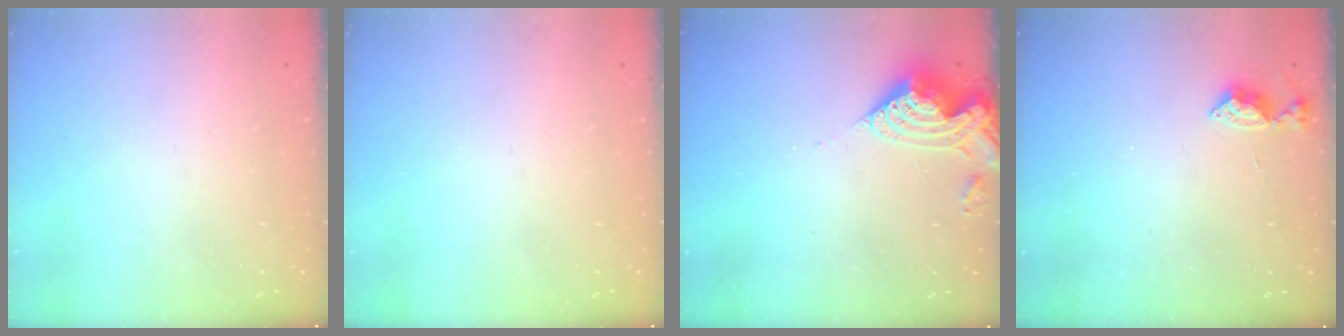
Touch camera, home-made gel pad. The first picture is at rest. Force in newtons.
{"total": 0.0}
{"total": 10.1, "press": 10.0, "slide": 0.9}
{"total": 5.8, "press": 5.7, "slide": 0.8}